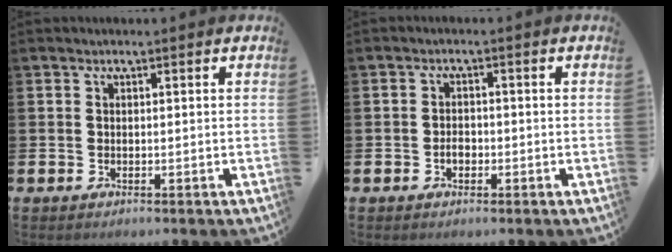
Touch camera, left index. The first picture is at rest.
{"total": 1.7, "force": [-0.6, 1.2, 1.0], "torque": [-0.008, -0.001, -0.015]}